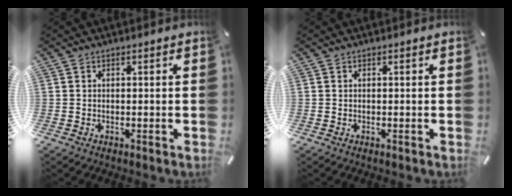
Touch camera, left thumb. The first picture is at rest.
{"total": 0.0}